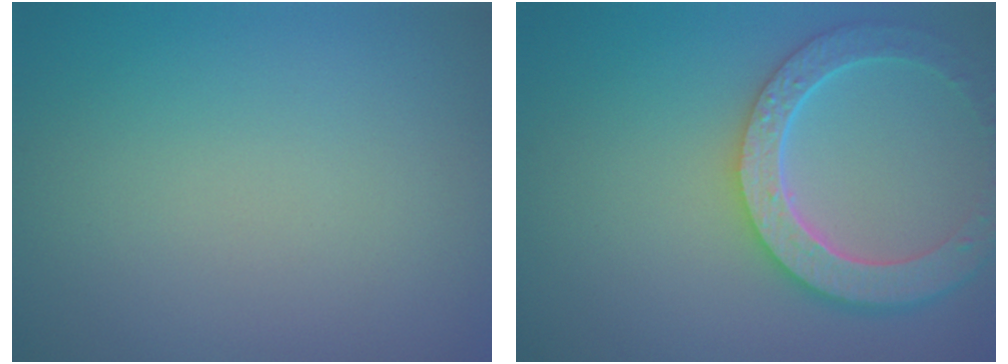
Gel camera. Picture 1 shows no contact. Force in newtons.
{"total": 5.7, "press": 4.6, "slide": 3.4}